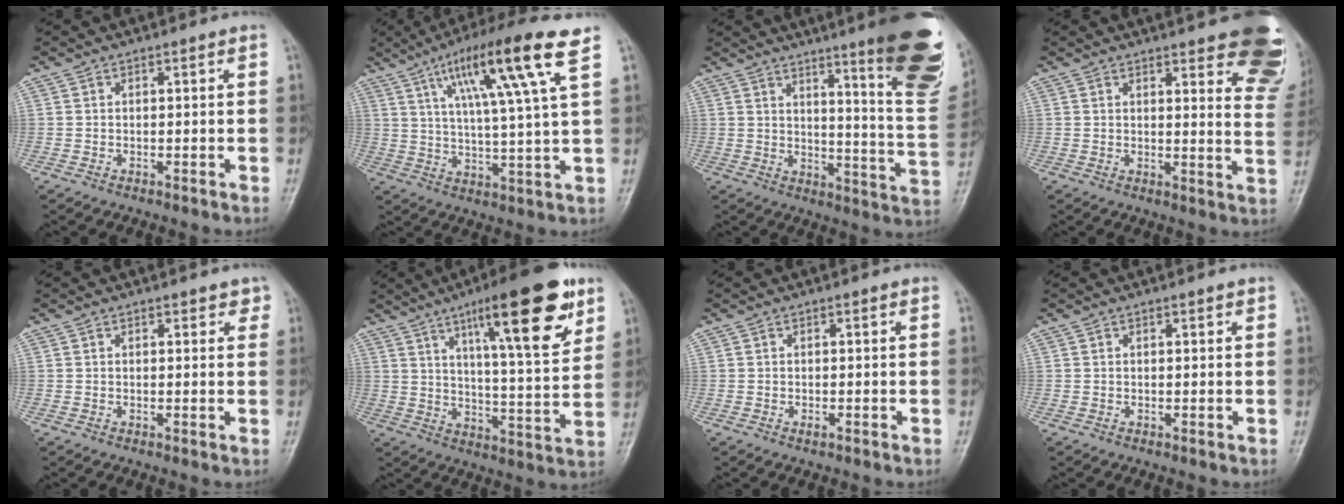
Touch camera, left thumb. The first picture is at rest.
{"total": 15.9, "force": [7.6, 0.7, 14.0], "torque": [-0.239, -0.015, 0.124]}
{"total": 22.7, "force": [13.3, 3.3, 18.1], "torque": [-0.205, -0.079, 0.171]}
{"total": 18.4, "force": [12.5, 5.4, 12.3], "torque": [-0.116, -0.065, 0.129]}
{"total": 1.8, "force": [1.3, 1.0, 0.8], "torque": [0.007, -0.005, 0.009]}
{"total": 20.3, "force": [10.9, 4.6, 16.5], "torque": [-0.217, -0.044, 0.166]}
{"total": 0.5, "force": [-0.1, 0.3, 0.4], "torque": [-0.007, -0.002, -0.003]}
{"total": 0.6, "force": [0.5, 0.2, 0.3], "torque": [-0.006, -0.002, 0.005]}